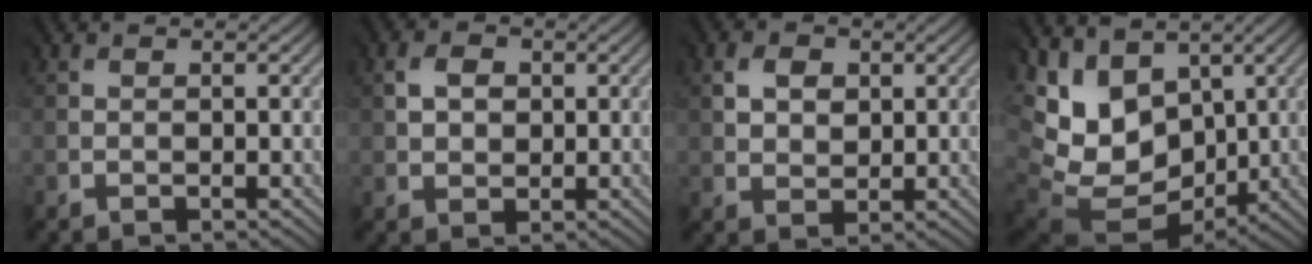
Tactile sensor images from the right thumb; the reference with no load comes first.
{"total": 2.9, "force": [1.0, 2.3, 1.5], "torque": [-0.030, 0.002, 0.015]}
{"total": 3.3, "force": [1.4, 2.5, 1.7], "torque": [-0.033, 0.002, 0.024]}
{"total": 12.4, "force": [2.9, 9.6, 7.3], "torque": [-0.193, -0.011, 0.077]}